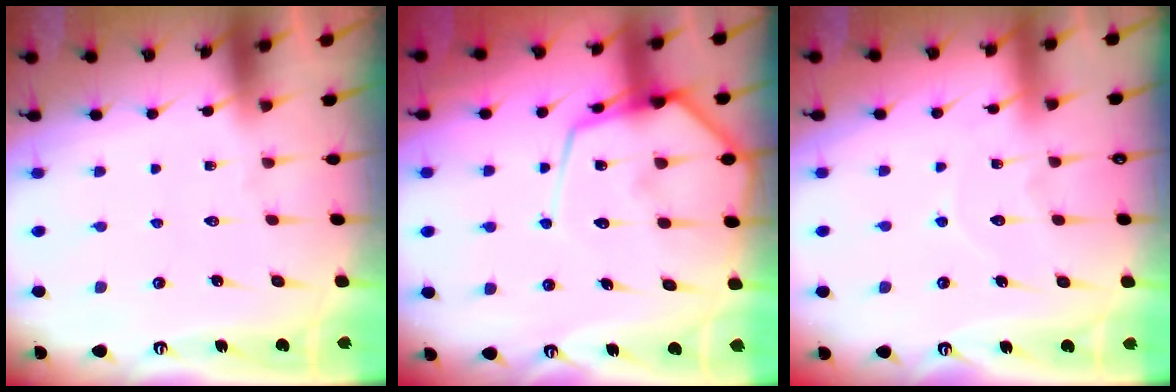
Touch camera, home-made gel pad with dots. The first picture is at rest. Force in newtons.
{"total": 13.8, "press": 13.7, "slide": 1.3}
{"total": 6.0, "press": 6.0, "slide": 0.7}